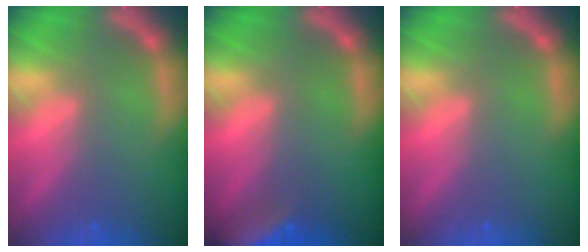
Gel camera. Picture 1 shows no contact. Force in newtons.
{"total": 7.0}
{"total": 0.0}